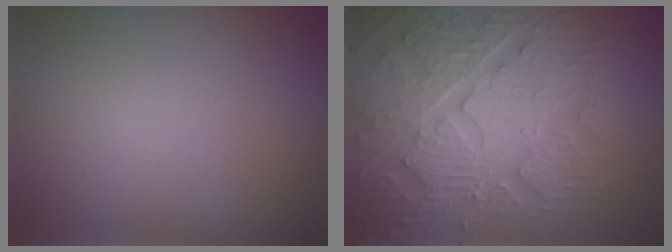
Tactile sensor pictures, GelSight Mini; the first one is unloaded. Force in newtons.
{"total": 8.6, "press": 6.5, "slide": 5.6}